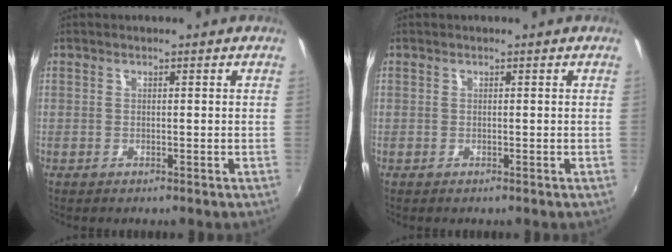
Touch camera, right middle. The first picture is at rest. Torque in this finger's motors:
{"motor_torque": [-1.54, 0.60, 0.01, 0.00]}